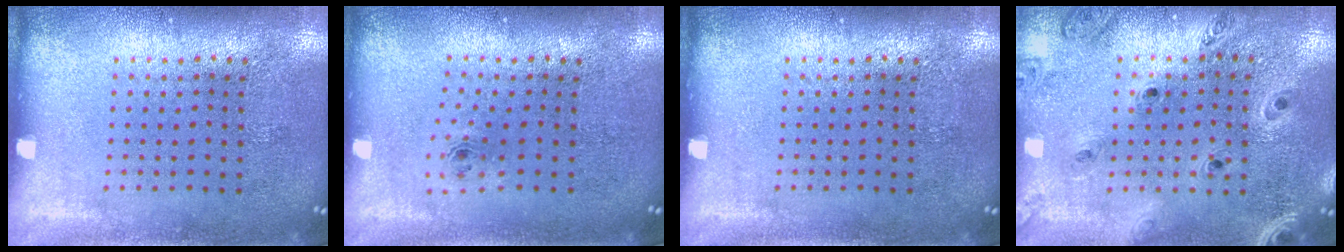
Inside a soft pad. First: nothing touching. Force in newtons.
{"total": 0.8, "press": 0.3, "slide": 0.7}
{"total": 0.0}
{"total": 1.3, "press": 1.3, "slide": 0.2}